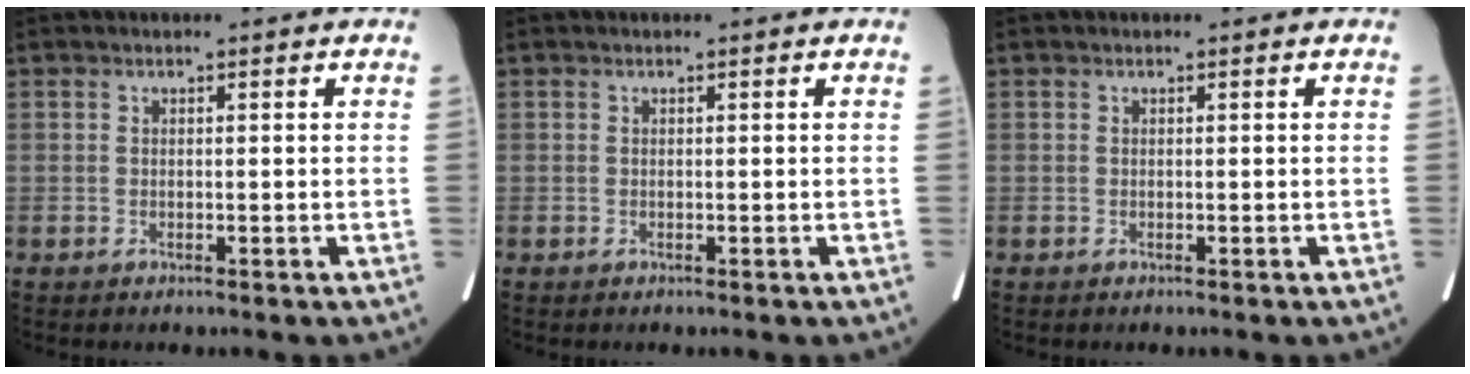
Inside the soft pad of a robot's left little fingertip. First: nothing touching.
{"total": 0.0}
{"total": 0.0}